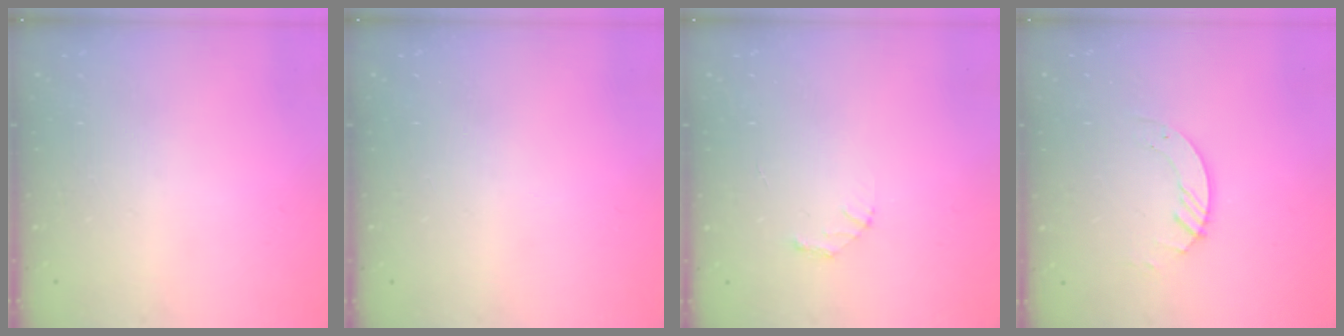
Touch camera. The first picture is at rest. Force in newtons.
{"total": 0.0}
{"total": 2.1, "press": 2.1, "slide": 0.2}
{"total": 3.3, "press": 3.3, "slide": 0.1}